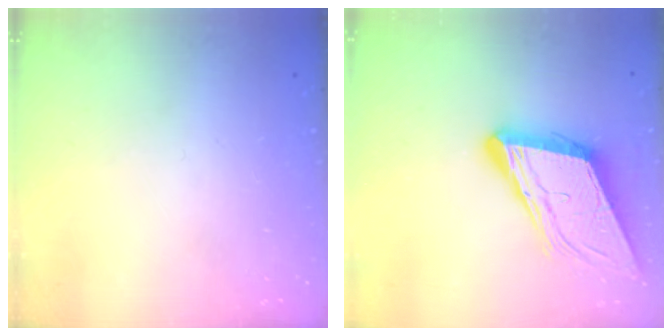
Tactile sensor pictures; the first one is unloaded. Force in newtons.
{"total": 15.9, "press": 15.4, "slide": 4.0}